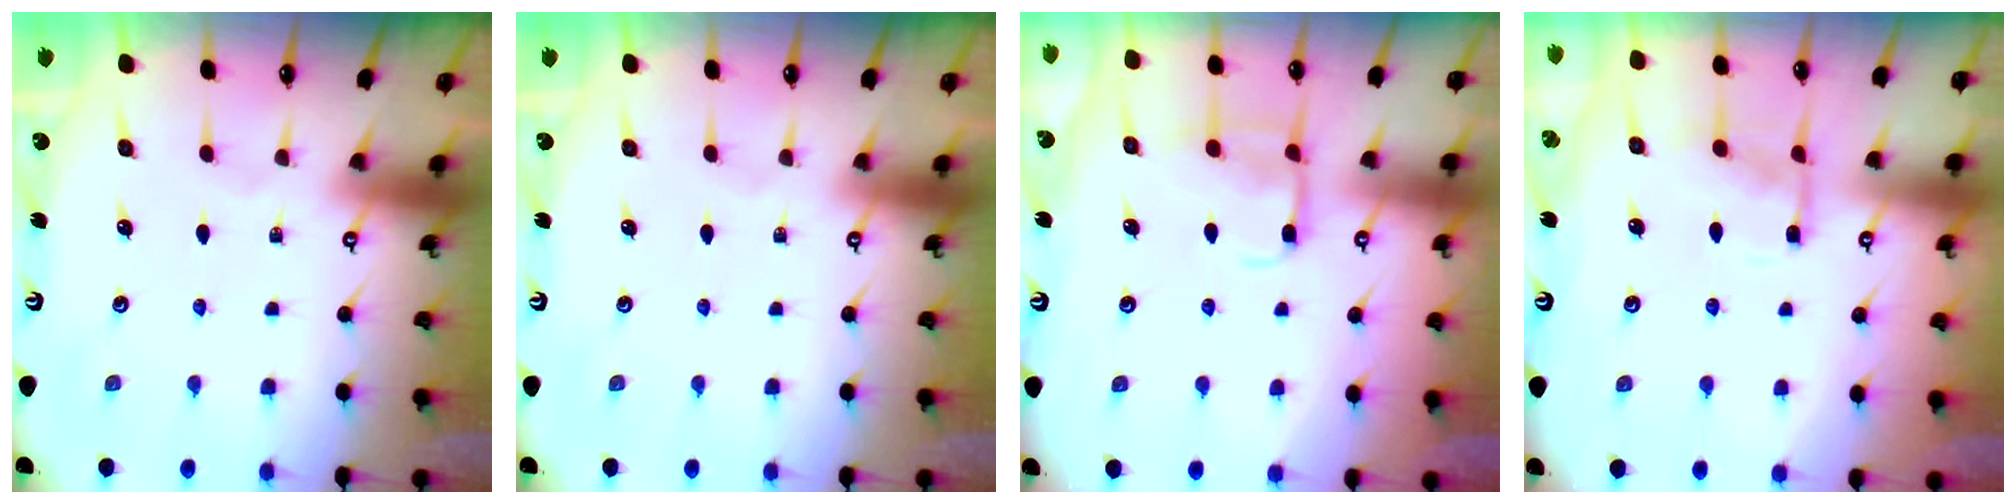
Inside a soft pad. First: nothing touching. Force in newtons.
{"total": 0.0}
{"total": 11.1, "press": 11.1, "slide": 1.1}
{"total": 7.6, "press": 7.6, "slide": 0.3}